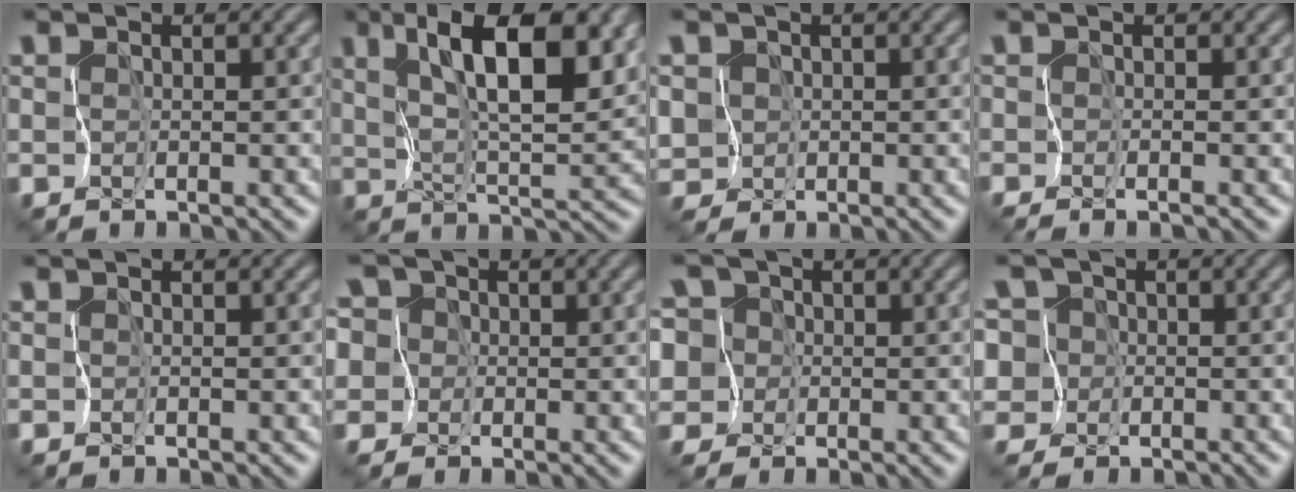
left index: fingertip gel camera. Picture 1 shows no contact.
{"total": 10.4, "force": [5.1, 3.3, 8.4], "torque": [-0.145, 0.002, 0.081]}
{"total": 4.8, "force": [-1.0, 4.4, 1.7], "torque": [-0.052, 0.008, -0.052]}
{"total": 0.9, "force": [-0.5, -0.7, 0.1], "torque": [-0.010, -0.005, -0.019]}
{"total": 0.0}
{"total": 8.8, "force": [1.4, 7.7, 4.2], "torque": [-0.110, 0.033, -0.031]}
{"total": 9.2, "force": [0.6, 8.2, 4.1], "torque": [-0.125, 0.029, -0.032]}
{"total": 7.9, "force": [0.3, 7.1, 3.4], "torque": [-0.105, 0.027, -0.047]}